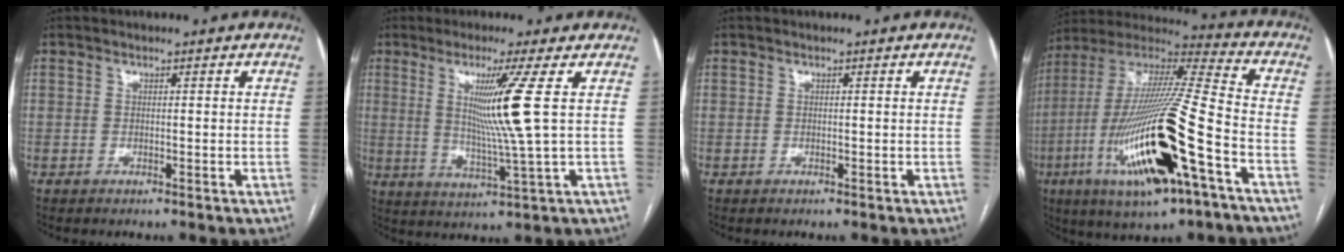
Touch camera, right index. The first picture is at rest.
{"total": 9.4, "force": [2.2, -2.8, 8.7], "torque": [-0.156, -0.023, 0.051]}
{"total": 0.0}
{"total": 25.7, "force": [-9.0, 3.4, 23.9], "torque": [-0.482, -0.037, -0.156]}